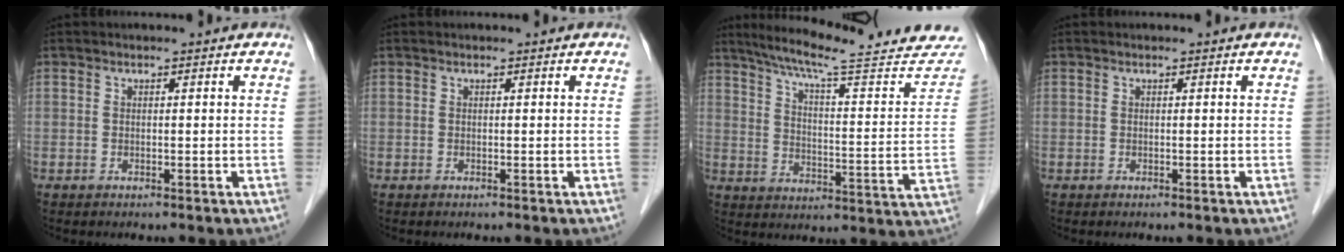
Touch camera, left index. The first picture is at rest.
{"total": 0.0}
{"total": 25.4, "force": [22.6, 2.1, 11.4], "torque": [-0.165, -0.048, 0.288]}
{"total": 0.0}